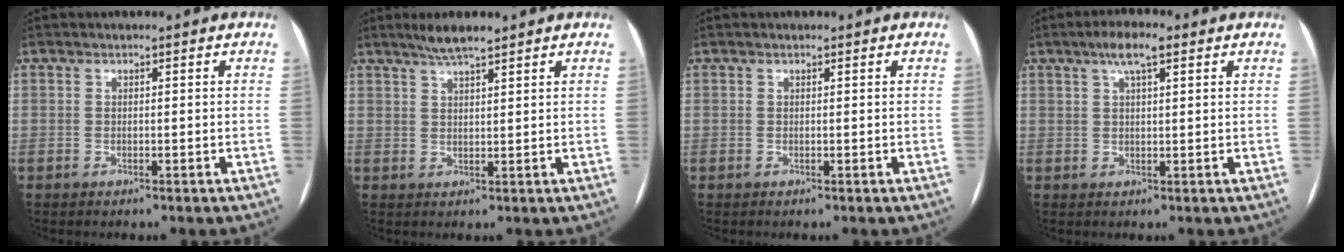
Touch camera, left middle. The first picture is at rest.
{"total": 4.4, "force": [3.5, 0.3, 2.5], "torque": [-0.051, 0.009, 0.064]}
{"total": 0.0}
{"total": 4.7, "force": [2.7, 1.0, 3.7], "torque": [-0.072, 0.014, 0.046]}